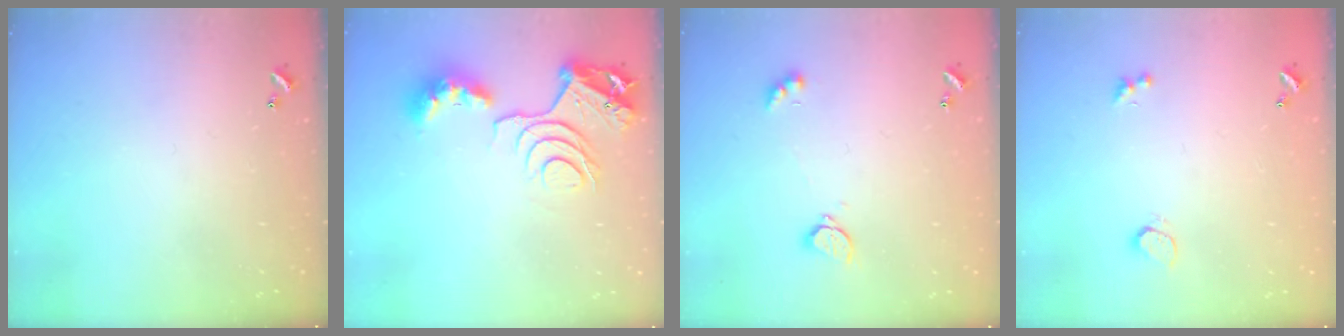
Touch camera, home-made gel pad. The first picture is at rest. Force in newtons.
{"total": 12.1, "press": 12.0, "slide": 1.4}
{"total": 2.4, "press": 2.4, "slide": 0.6}
{"total": 2.1, "press": 1.8, "slide": 1.2}